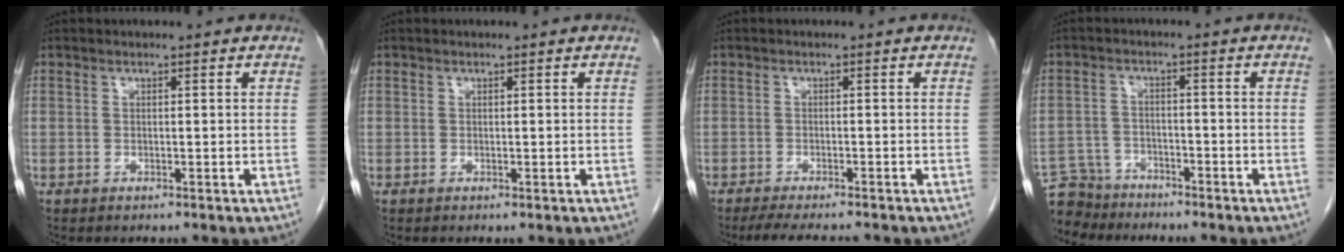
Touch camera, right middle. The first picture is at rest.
{"total": 0.0}
{"total": 6.4, "force": [-5.7, 0.6, 2.9], "torque": [-0.043, -0.016, -0.089]}
{"total": 6.9, "force": [-6.4, 2.6, -0.1], "torque": [0.003, 0.000, -0.116]}